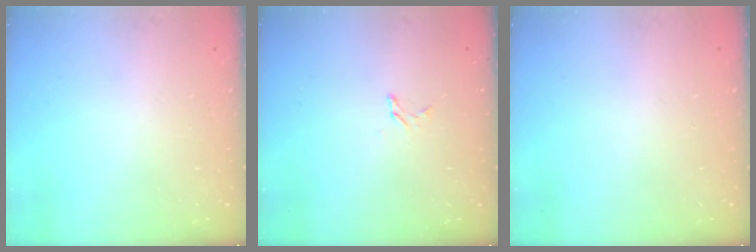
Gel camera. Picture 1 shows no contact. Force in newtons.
{"total": 2.4, "press": 2.4, "slide": 0.2}
{"total": 0.0}